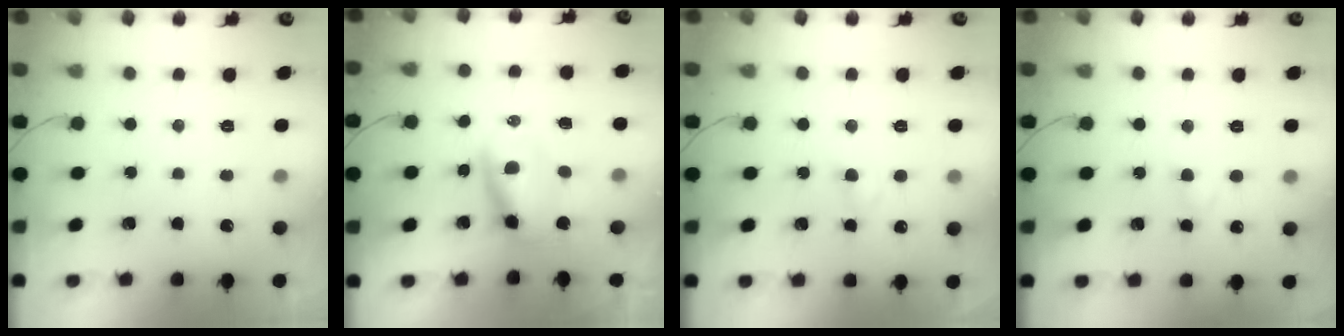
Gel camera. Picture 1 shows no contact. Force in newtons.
{"total": 4.8, "press": 4.7, "slide": 1.1}
{"total": 2.2, "press": 2.0, "slide": 0.8}
{"total": 1.9, "press": 1.7, "slide": 0.9}